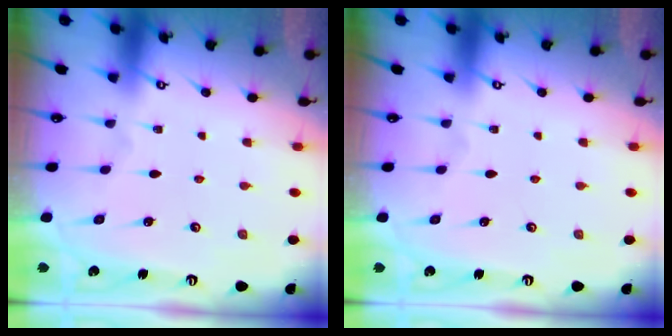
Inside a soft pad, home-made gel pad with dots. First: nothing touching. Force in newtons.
{"total": 0.0}